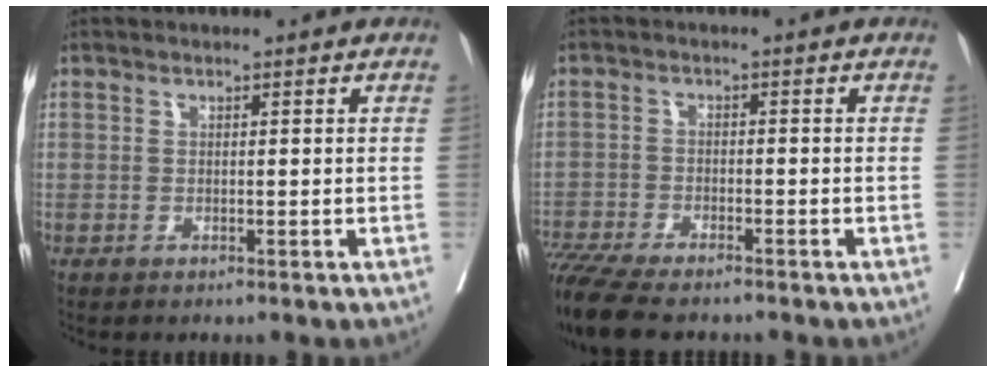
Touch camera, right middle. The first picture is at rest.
{"total": 11.1, "force": [-9.5, 2.0, 5.4], "torque": [-0.102, -0.017, -0.156]}